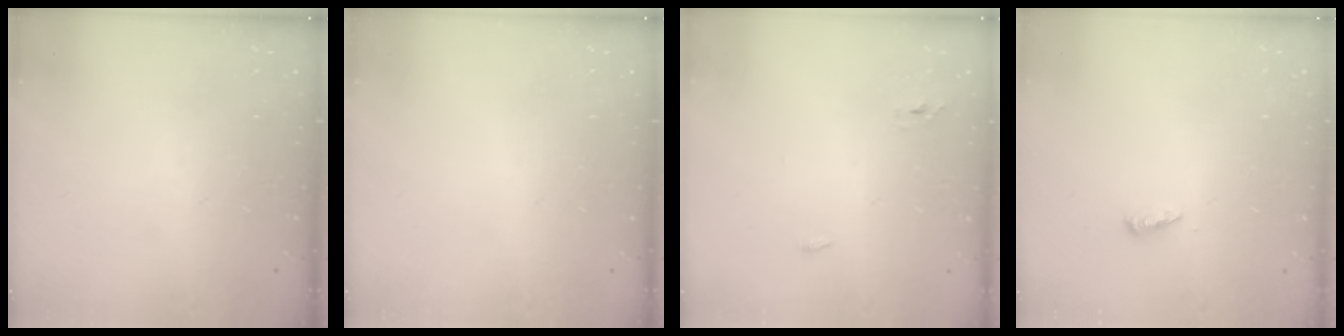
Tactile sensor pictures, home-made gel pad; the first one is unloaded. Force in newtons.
{"total": 0.0}
{"total": 2.7, "press": 2.6, "slide": 0.8}
{"total": 3.6, "press": 3.6, "slide": 0.4}